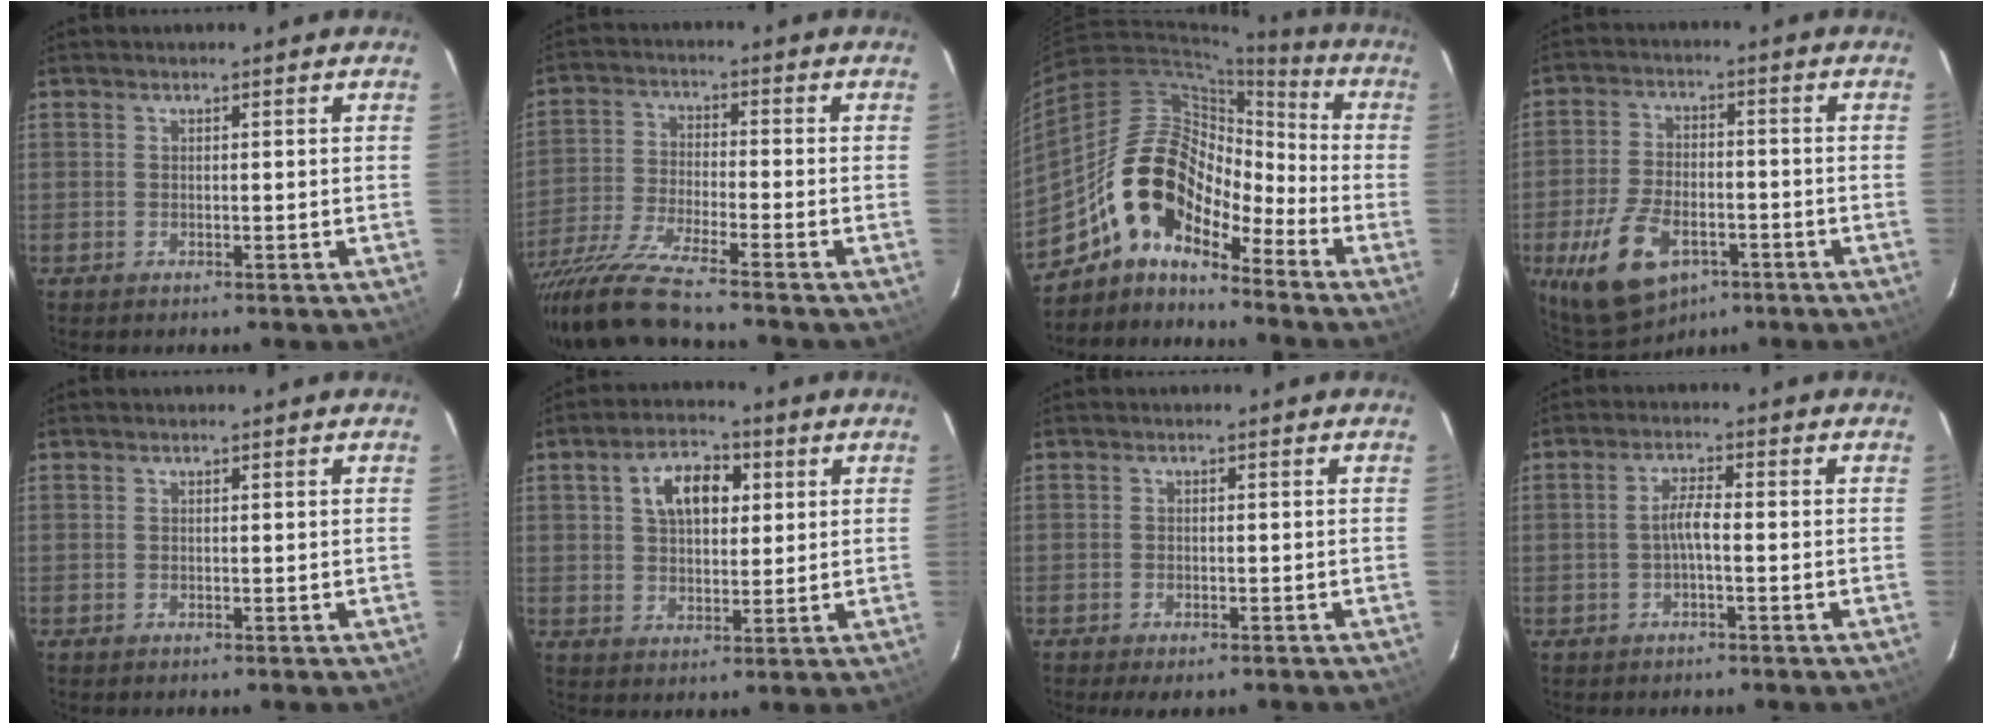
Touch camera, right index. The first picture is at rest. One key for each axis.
{"total": 13.1, "fx": -11.4, "fy": -1.0, "fz": 6.4, "tx": -0.135, "ty": -0.037, "tz": -0.217}
{"total": 14.1, "fx": -10.5, "fy": 6.0, "fz": 7.3, "tx": -0.115, "ty": 0.016, "tz": -0.209}
{"total": 13.4, "fx": -6.5, "fy": 7.6, "fz": 9.0, "tx": -0.198, "ty": -0.017, "tz": -0.106}
{"total": 0.0}
{"total": 8.5, "fx": 2.8, "fy": 5.1, "fz": 6.2, "tx": -0.105, "ty": 0.028, "tz": 0.049}
{"total": 4.0, "fx": -3.1, "fy": 1.4, "fz": 2.0, "tx": -0.046, "ty": -0.015, "tz": -0.049}
{"total": 2.8, "fx": -0.9, "fy": 0.5, "fz": 2.6, "tx": -0.054, "ty": 0.008, "tz": -0.017}